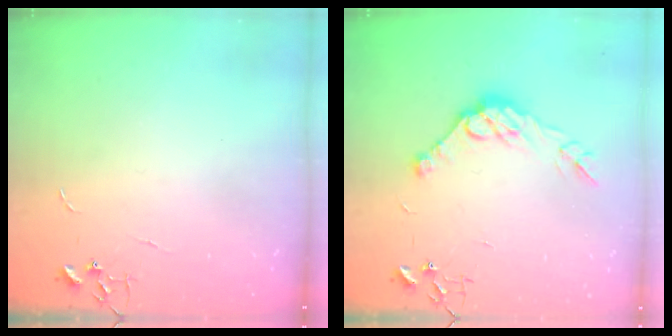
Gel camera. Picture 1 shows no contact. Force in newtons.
{"total": 12.0, "press": 12.0, "slide": 1.0}